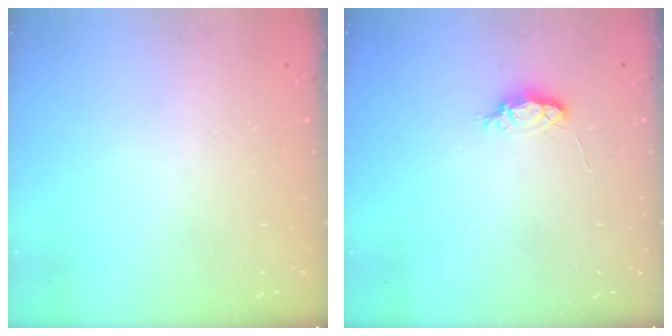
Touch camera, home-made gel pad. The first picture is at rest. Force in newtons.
{"total": 3.5, "press": 3.5, "slide": 0.5}